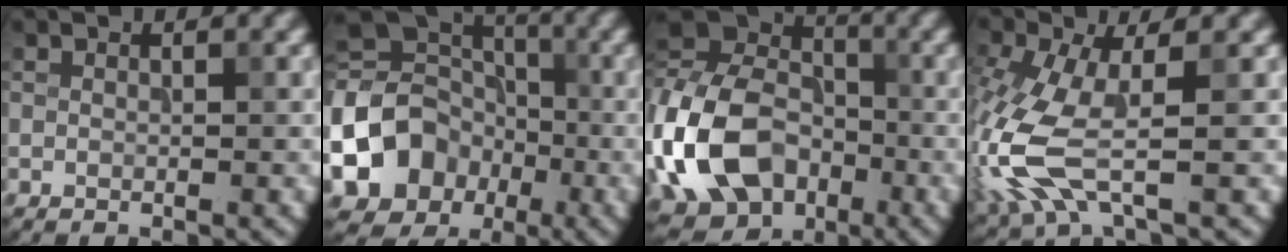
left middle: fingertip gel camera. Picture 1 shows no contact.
{"total": 13.7, "force": [-4.9, 11.7, 5.3], "torque": [-0.116, -0.024, -0.104]}
{"total": 13.4, "force": [-4.0, 9.9, 8.2], "torque": [-0.189, -0.004, -0.090]}
{"total": 7.6, "force": [-2.0, 3.0, 6.7], "torque": [-0.191, -0.008, -0.046]}